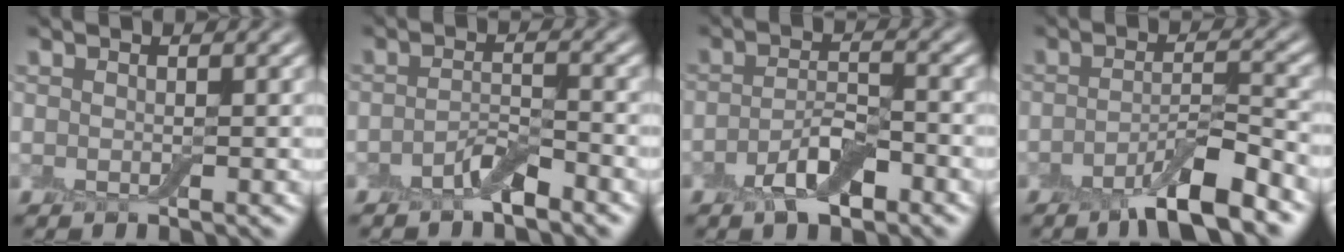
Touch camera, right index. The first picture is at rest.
{"total": 2.6, "force": [-1.8, 0.8, 1.7], "torque": [-0.032, 0.006, -0.036]}
{"total": 3.9, "force": [-2.2, 1.6, 2.8], "torque": [-0.049, 0.006, -0.043]}
{"total": 5.7, "force": [-3.8, 1.2, 4.1], "torque": [-0.063, 0.001, -0.068]}